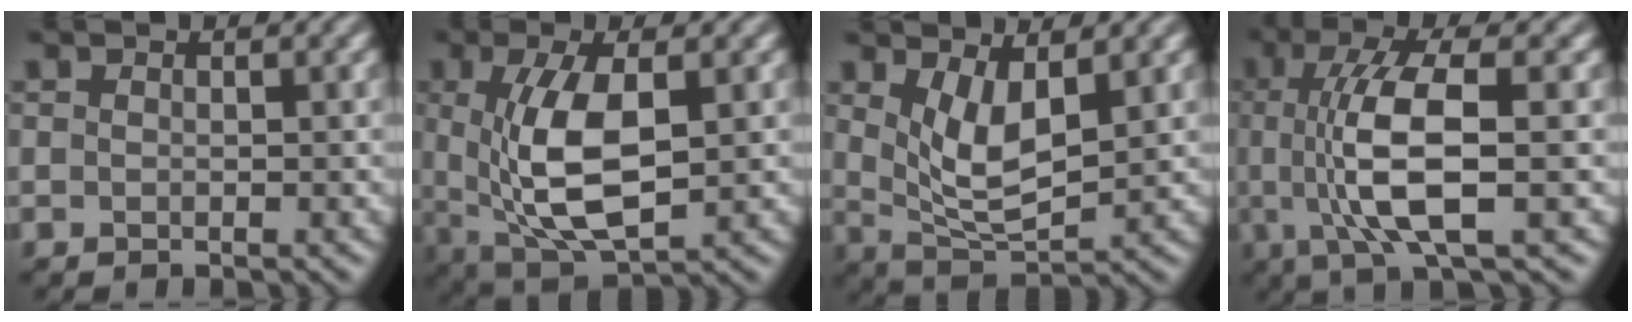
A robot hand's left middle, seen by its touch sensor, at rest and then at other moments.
{"total": 8.1, "force": [0.5, 3.5, 7.2], "torque": [-0.152, -0.008, 0.013]}
{"total": 4.7, "force": [1.6, 1.7, 4.1], "torque": [-0.085, -0.013, 0.036]}
{"total": 7.8, "force": [-0.1, 2.2, 7.5], "torque": [-0.149, -0.002, 0.003]}